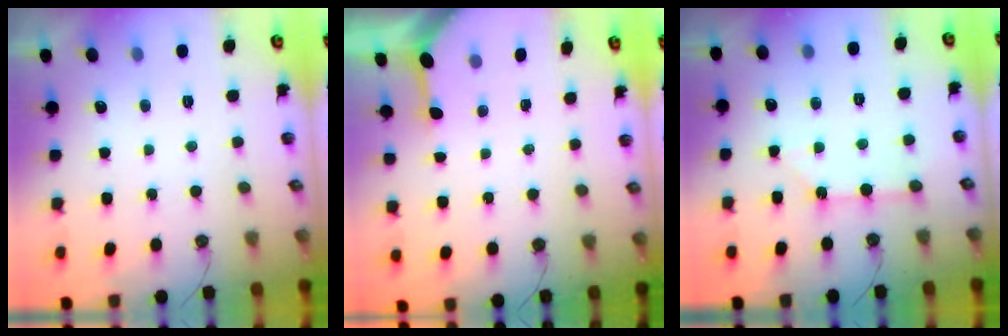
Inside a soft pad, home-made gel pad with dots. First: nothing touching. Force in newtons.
{"total": 3.3, "press": 3.3, "slide": 0.3}
{"total": 2.5, "press": 2.5, "slide": 0.2}